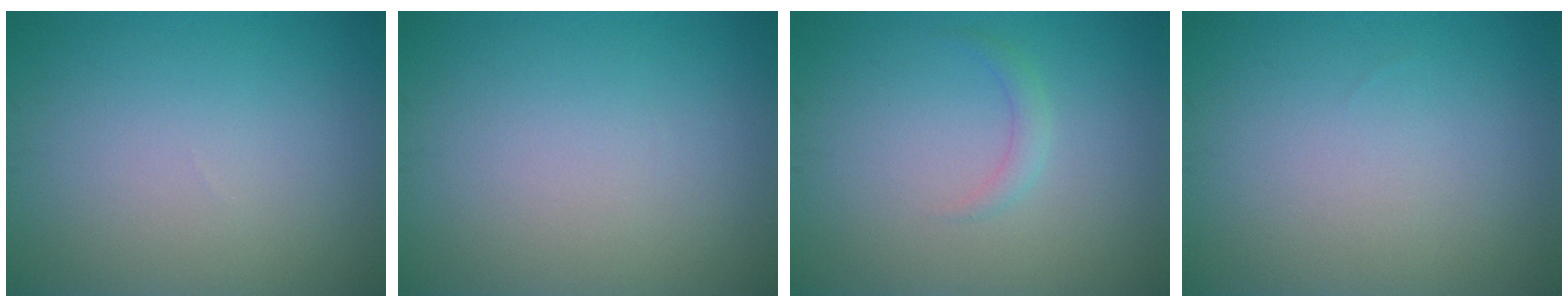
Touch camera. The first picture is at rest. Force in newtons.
{"total": 0.0}
{"total": 1.1, "press": 1.1, "slide": 0.1}
{"total": 0.0}